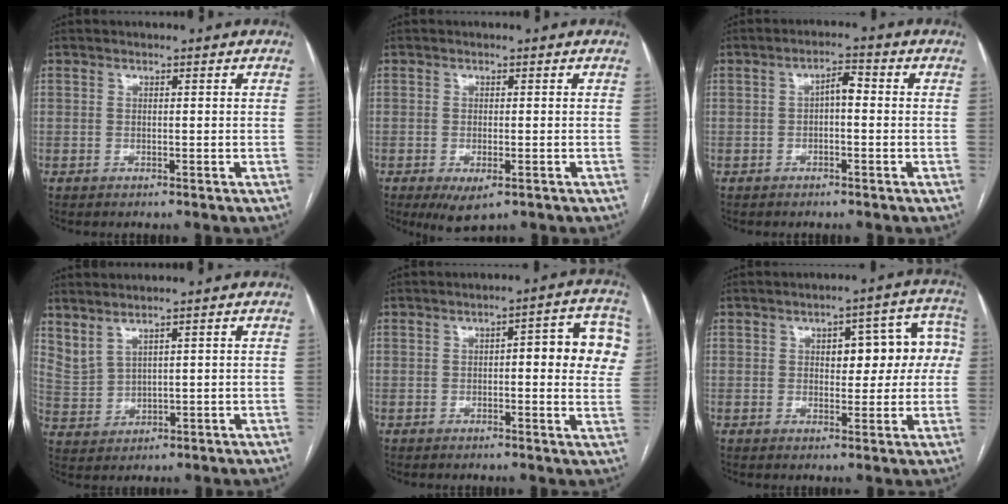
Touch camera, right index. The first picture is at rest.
{"total": 4.1, "force": [-2.0, 1.4, 3.3], "torque": [-0.052, -0.009, -0.023]}
{"total": 3.1, "force": [-0.1, 1.1, 2.8], "torque": [-0.046, 0.015, -0.003]}
{"total": 3.9, "force": [3.3, 0.8, 1.9], "torque": [-0.052, -0.001, 0.083]}
{"total": 10.2, "force": [1.6, 2.8, 9.7], "torque": [-0.101, 0.023, 0.011]}
{"total": 9.6, "force": [1.3, 4.4, 8.4], "torque": [-0.088, 0.043, 0.019]}